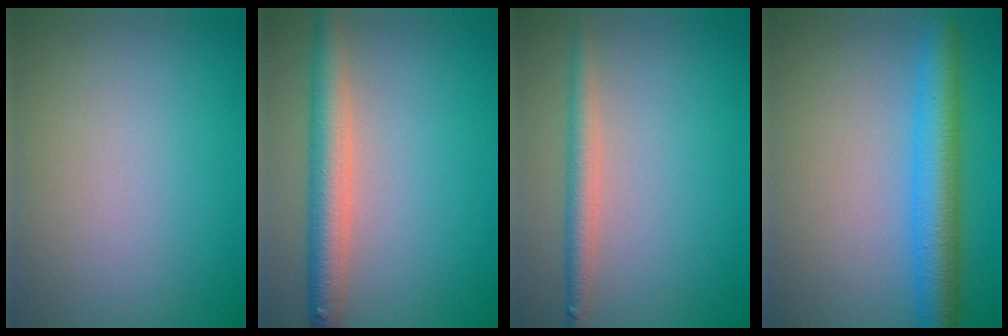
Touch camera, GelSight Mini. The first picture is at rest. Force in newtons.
{"total": 4.9, "press": 4.9, "slide": 0.2}
{"total": 2.6, "press": 2.6, "slide": 0.1}
{"total": 5.5, "press": 5.5, "slide": 0.2}